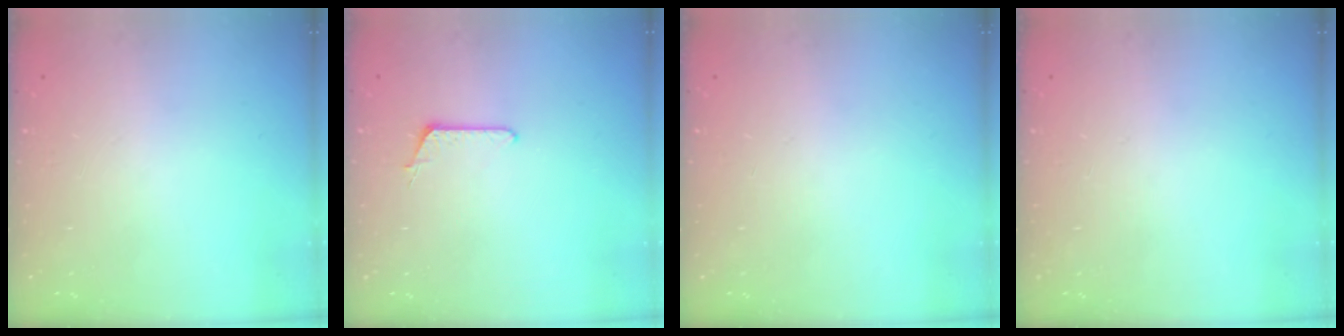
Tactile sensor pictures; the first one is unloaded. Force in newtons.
{"total": 6.3, "press": 6.3, "slide": 0.6}
{"total": 0.0}
{"total": 0.0}